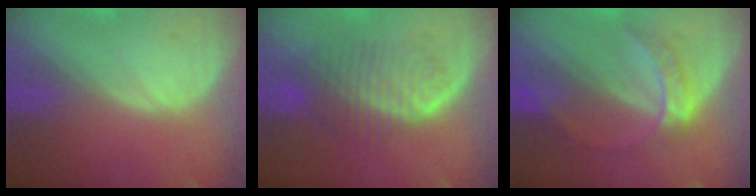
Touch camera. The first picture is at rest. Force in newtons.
{"total": 6.8, "press": 6.5, "slide": 1.8}
{"total": 5.2, "press": 5.2, "slide": 0.5}